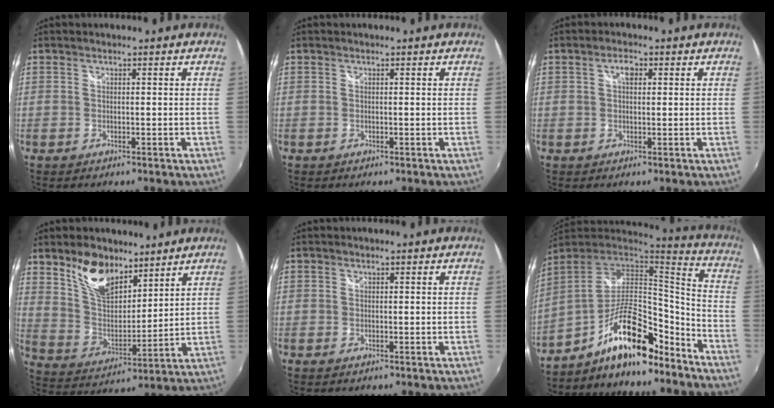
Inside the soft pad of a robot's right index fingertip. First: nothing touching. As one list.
[{"total": 0.0}, {"total": 2.3, "force": [0.7, 1.2, 1.8], "torque": [-0.030, 0.007, 0.009]}, {"total": 12.0, "force": [8.4, 6.0, 6.3], "torque": [-0.118, 0.002, 0.162]}, {"total": 0.0}, {"total": 18.5, "force": [-11.9, 6.2, 12.8], "torque": [-0.229, 0.010, -0.200]}]